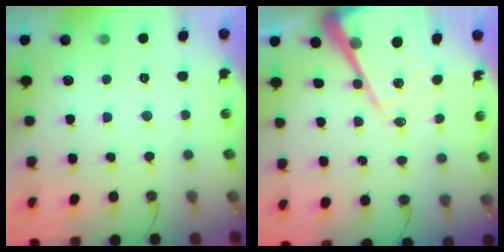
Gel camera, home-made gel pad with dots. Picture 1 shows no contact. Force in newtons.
{"total": 19.4, "press": 19.3, "slide": 1.9}